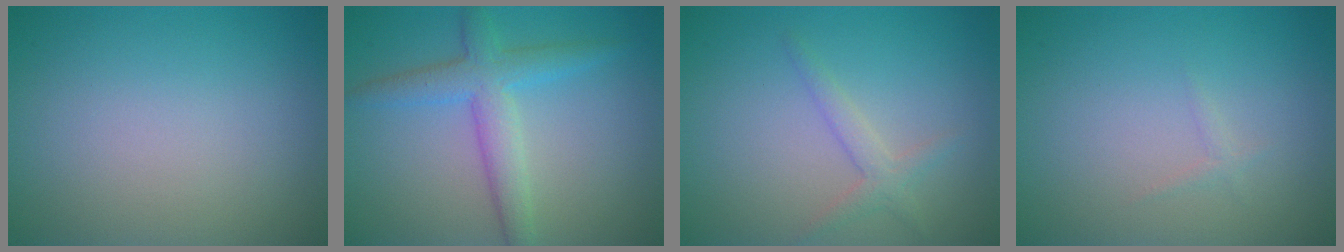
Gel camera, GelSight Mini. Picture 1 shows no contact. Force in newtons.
{"total": 4.0, "press": 4.0, "slide": 0.1}
{"total": 1.8, "press": 1.8, "slide": 0.1}
{"total": 0.5, "press": 0.5, "slide": 0.0}